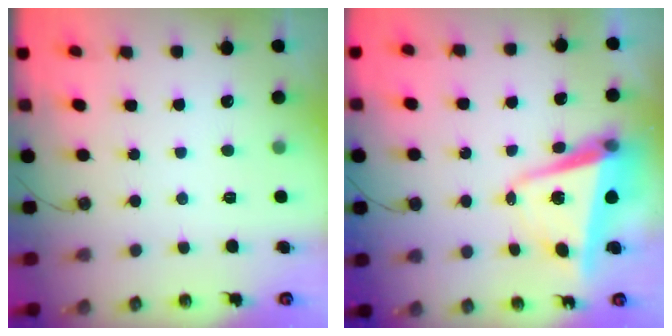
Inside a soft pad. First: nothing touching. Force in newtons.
{"total": 7.4, "press": 7.2, "slide": 1.3}